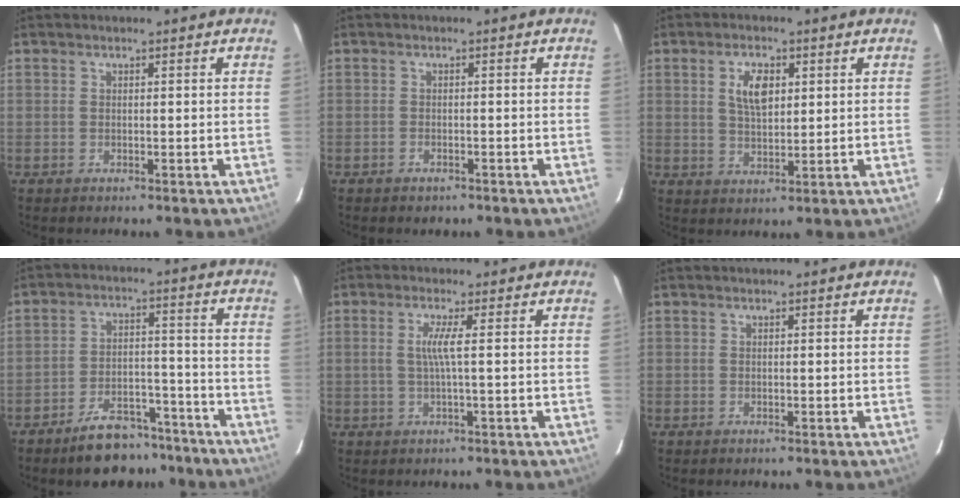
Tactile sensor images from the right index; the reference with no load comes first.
{"total": 1.6, "force": [-1.1, 1.1, 0.4], "torque": [-0.011, 0.002, -0.013]}
{"total": 5.9, "force": [1.9, 3.0, 4.8], "torque": [-0.085, 0.007, 0.038]}
{"total": 12.1, "force": [-9.8, 5.4, 4.5], "torque": [-0.090, 0.032, -0.129]}
{"total": 3.2, "force": [0.1, -0.7, 3.1], "torque": [-0.062, 0.000, 0.004]}
{"total": 0.0}